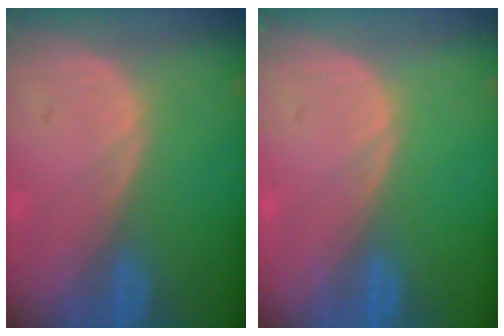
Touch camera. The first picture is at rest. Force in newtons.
{"total": 0.0}